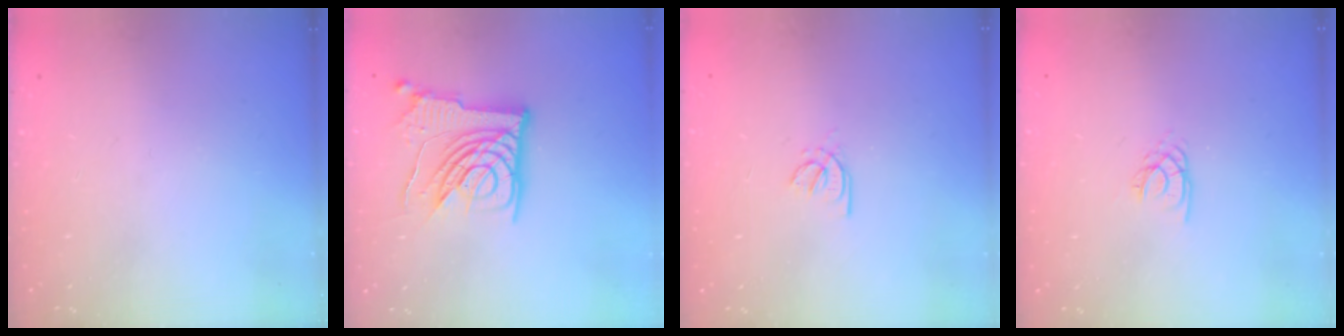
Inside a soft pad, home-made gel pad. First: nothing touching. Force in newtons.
{"total": 14.6, "press": 14.5, "slide": 1.5}
{"total": 2.1, "press": 2.1, "slide": 0.6}
{"total": 2.0, "press": 1.9, "slide": 0.4}